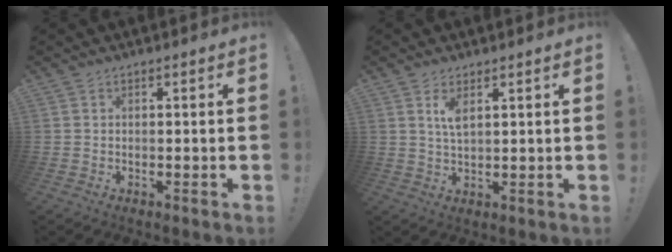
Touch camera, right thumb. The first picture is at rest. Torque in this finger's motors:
{"motor_torque": [0.07, -0.02, 0.04, 0.04, 0.00]}